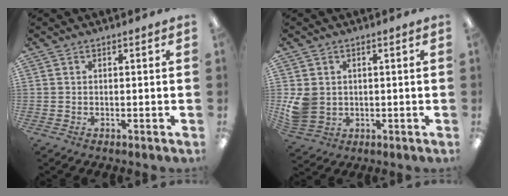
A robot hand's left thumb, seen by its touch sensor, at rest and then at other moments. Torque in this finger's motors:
{"motor_torque": [0.97, 1.21, 0.49, -0.55, 0.04]}